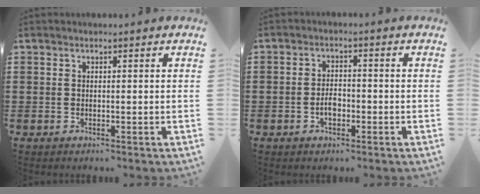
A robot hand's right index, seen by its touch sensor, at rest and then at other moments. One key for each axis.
{"total": 2.9, "fx": -0.9, "fy": 1.6, "fz": 2.2, "tx": -0.049, "ty": 0.002, "tz": -0.020}